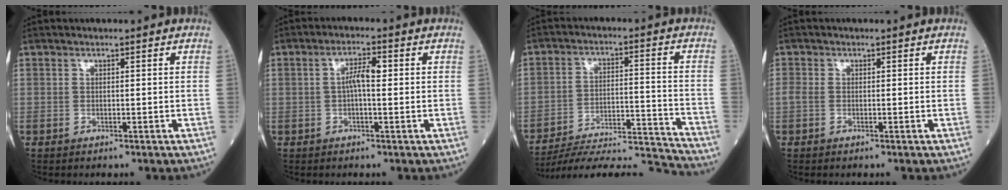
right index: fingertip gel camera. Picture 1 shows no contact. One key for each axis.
{"total": 3.5, "fx": 0.2, "fy": 0.7, "fz": 3.5, "tx": -0.063, "ty": 0.011, "tz": 0.001}
{"total": 17.3, "fx": -17.0, "fy": -1.1, "fz": 3.1, "tx": -0.045, "ty": 0.011, "tz": -0.258}
{"total": 1.1, "fx": -0.2, "fy": 0.8, "fz": 0.8, "tx": -0.024, "ty": 0.003, "tz": -0.005}